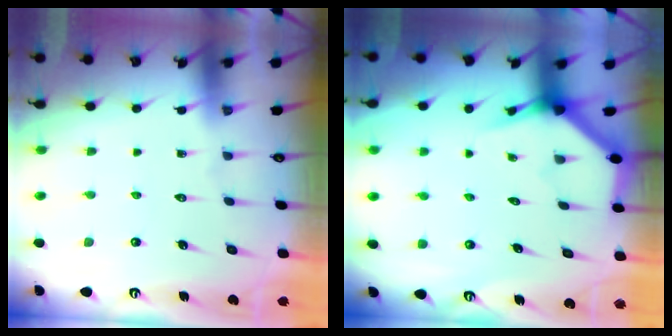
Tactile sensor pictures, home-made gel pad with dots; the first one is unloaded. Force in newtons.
{"total": 3.8, "press": 3.8, "slide": 0.3}